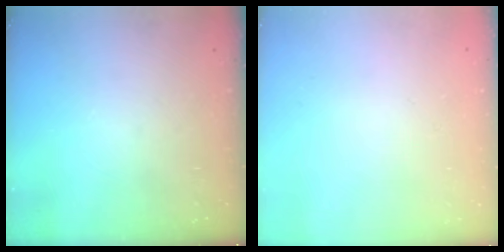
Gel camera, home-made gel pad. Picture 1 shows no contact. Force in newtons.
{"total": 1.8, "press": 1.8, "slide": 0.2}